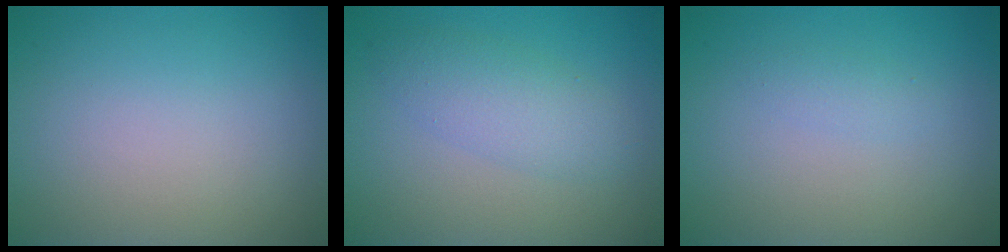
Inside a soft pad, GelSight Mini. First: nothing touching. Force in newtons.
{"total": 3.2, "press": 3.2, "slide": 0.1}
{"total": 0.9, "press": 0.9, "slide": 0.1}